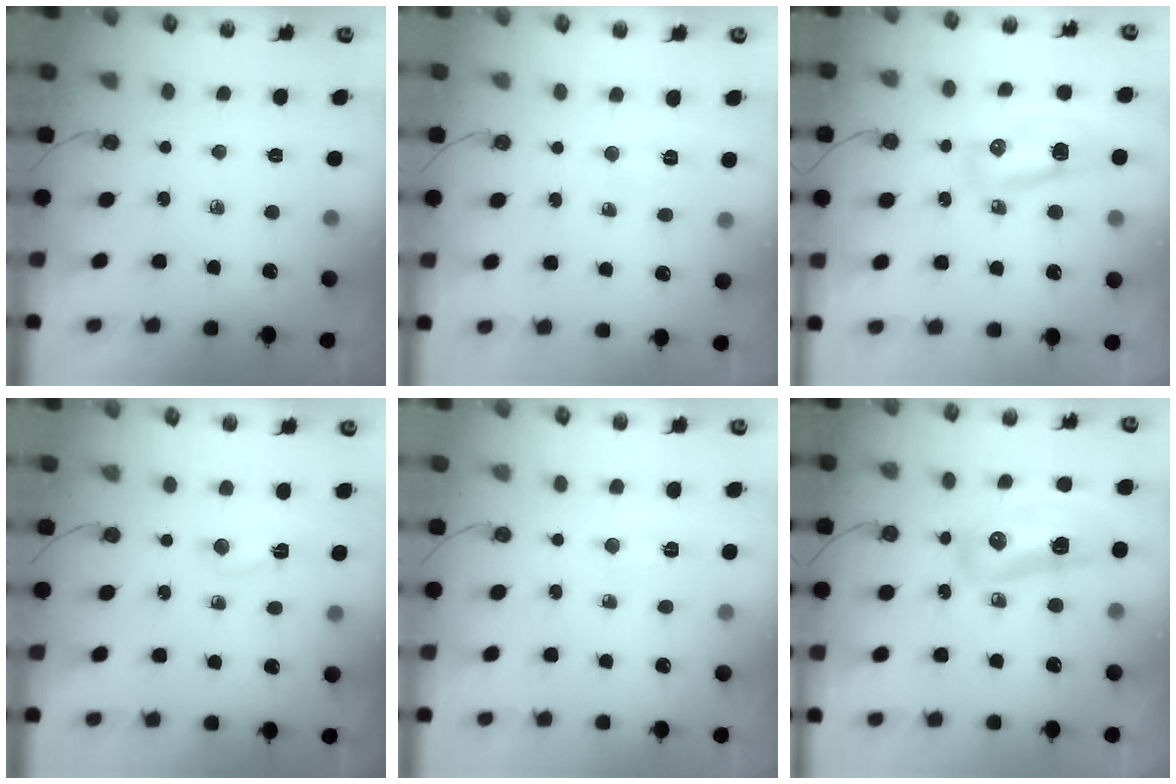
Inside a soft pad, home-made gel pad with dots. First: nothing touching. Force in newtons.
{"total": 4.4, "press": 2.8, "slide": 3.5}
{"total": 9.2, "press": 9.1, "slide": 1.3}
{"total": 2.4, "press": 2.2, "slide": 0.8}
{"total": 2.9, "press": 2.9, "slide": 0.3}
{"total": 14.8, "press": 14.7, "slide": 1.7}